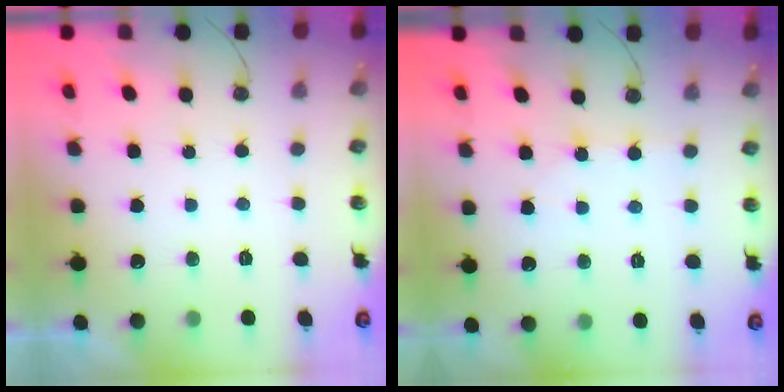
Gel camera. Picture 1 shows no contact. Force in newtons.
{"total": 2.6, "press": 2.6, "slide": 0.4}